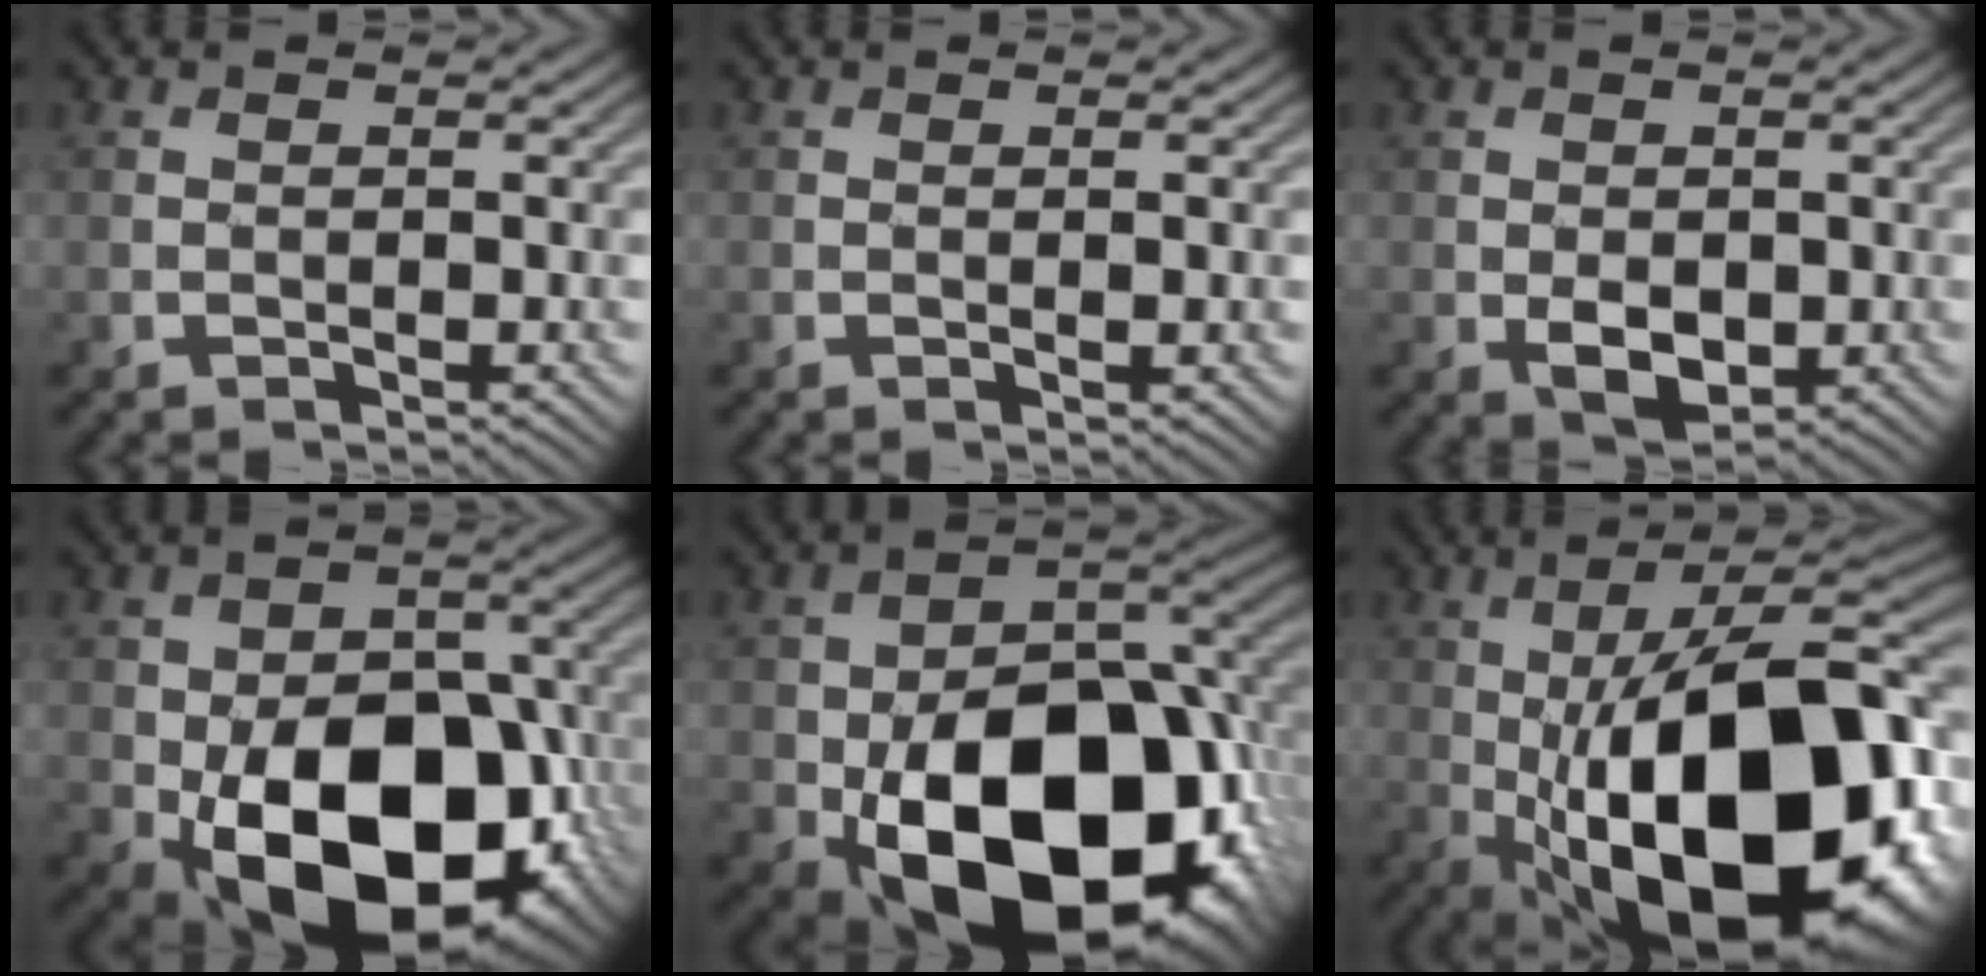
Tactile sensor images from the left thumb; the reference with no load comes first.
{"total": 0.6, "force": [0.2, 0.1, 0.6], "torque": [-0.010, 0.002, 0.003]}
{"total": 3.7, "force": [-0.5, 2.4, 2.7], "torque": [-0.054, -0.011, -0.005]}
{"total": 18.4, "force": [-6.2, 12.1, 12.5], "torque": [-0.174, -0.035, -0.094]}
{"total": 21.1, "force": [-7.2, 13.7, 14.3], "torque": [-0.226, -0.060, -0.088]}
{"total": 22.3, "force": [-4.4, 10.4, 19.3], "torque": [-0.308, 0.002, -0.067]}